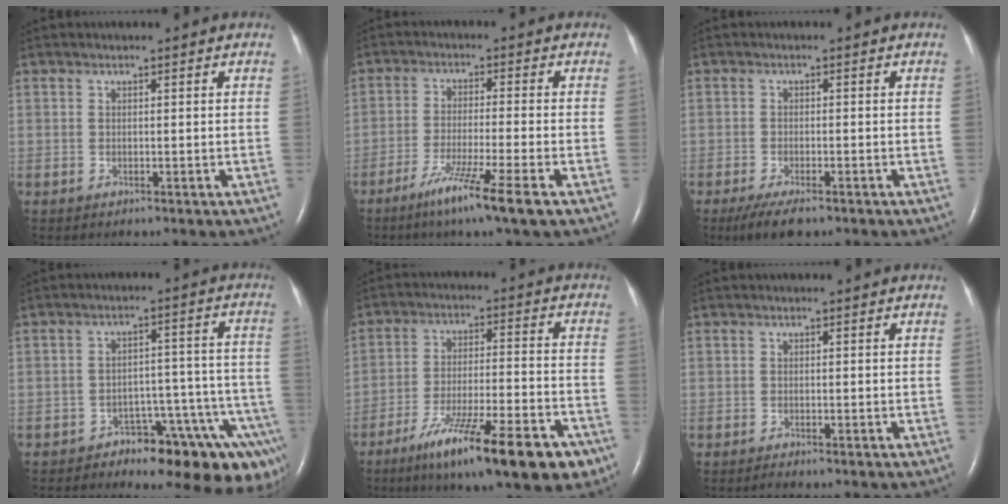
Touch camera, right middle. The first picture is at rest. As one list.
[{"total": 8.9, "force": [-5.3, -1.2, 7.1], "torque": [-0.130, -0.029, -0.094]}, {"total": 5.1, "force": [-3.5, 1.3, 3.4], "torque": [-0.065, -0.012, -0.056]}, {"total": 13.4, "force": [-10.0, 5.1, 7.4], "torque": [-0.021, 0.057, -0.126]}, {"total": 17.8, "force": [-11.2, 2.7, 13.5], "torque": [-0.179, -0.024, -0.180]}, {"total": 0.5, "force": [-0.5, -0.1, 0.2], "torque": [-0.006, -0.001, -0.009]}]